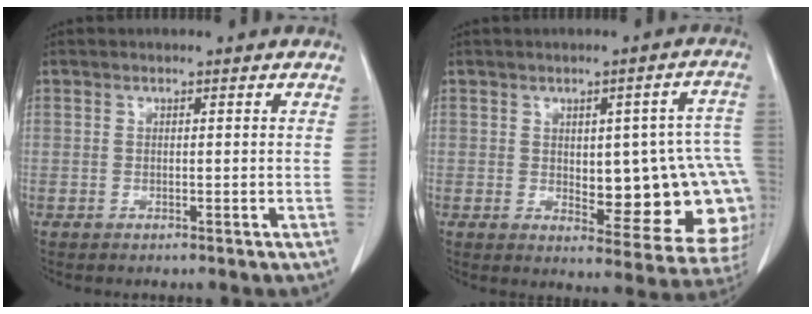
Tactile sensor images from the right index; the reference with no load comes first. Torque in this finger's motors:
{"motor_torque": [0.51, -0.06, 0.31, 0.05]}